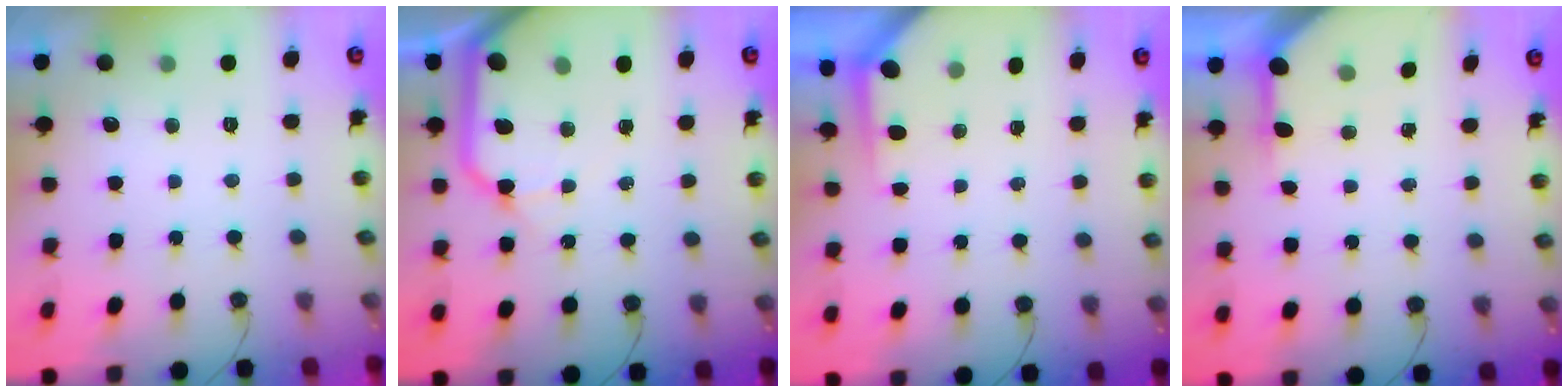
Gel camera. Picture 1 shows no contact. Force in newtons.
{"total": 15.6, "press": 15.4, "slide": 2.4}
{"total": 3.6, "press": 3.6, "slide": 0.3}
{"total": 5.0, "press": 5.0, "slide": 0.2}